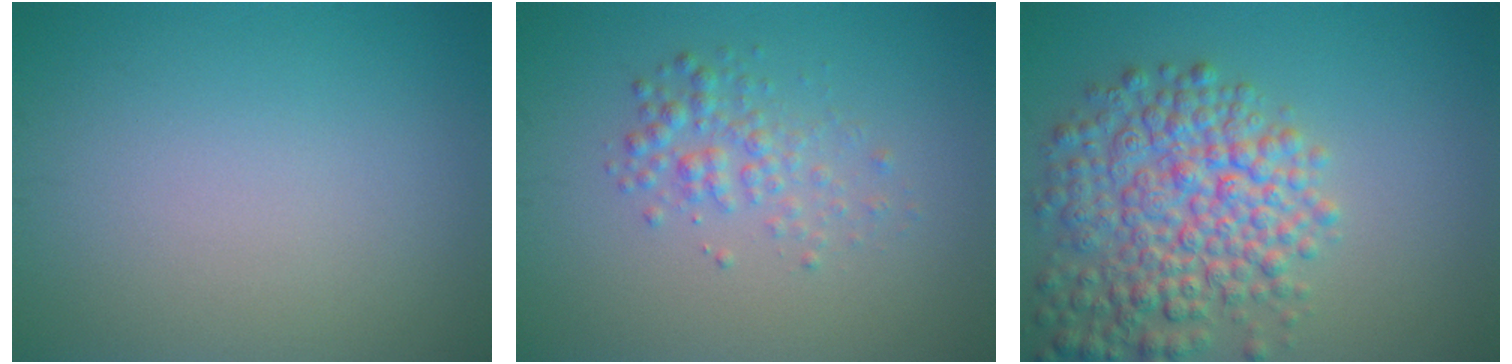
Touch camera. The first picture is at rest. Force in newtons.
{"total": 2.3, "press": 2.3, "slide": 0.1}
{"total": 7.3, "press": 7.3, "slide": 0.3}